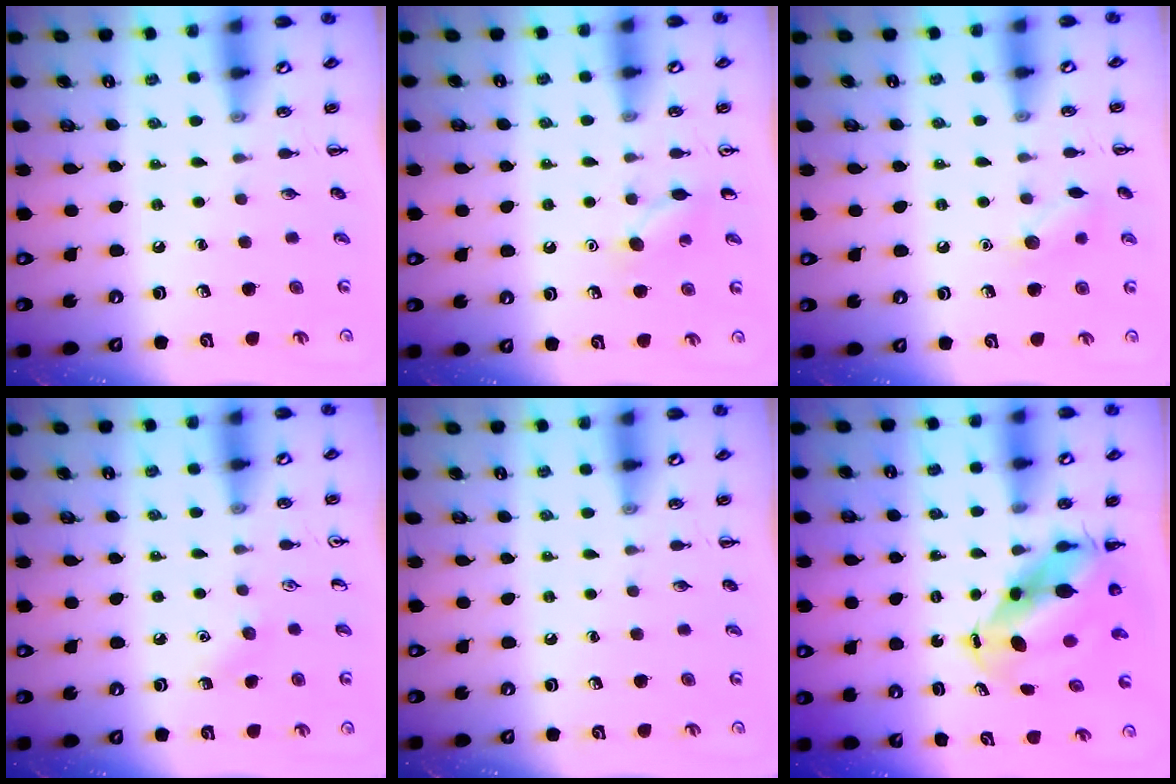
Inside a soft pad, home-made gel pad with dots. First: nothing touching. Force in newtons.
{"total": 5.9, "press": 5.6, "slide": 1.7}
{"total": 8.5, "press": 8.3, "slide": 1.7}
{"total": 4.0, "press": 3.9, "slide": 1.1}
{"total": 0.0}
{"total": 7.3, "press": 7.1, "slide": 1.7}